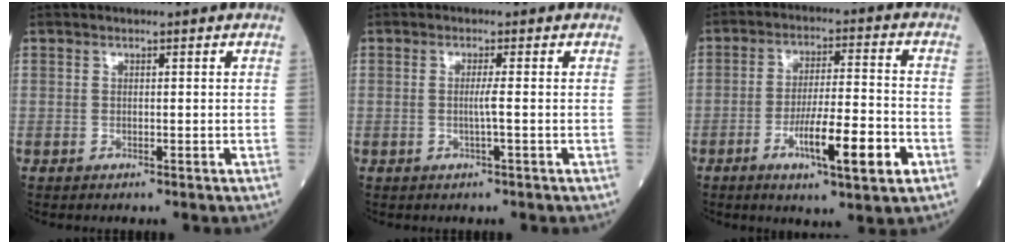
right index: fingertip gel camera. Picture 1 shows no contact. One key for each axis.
{"total": 1.9, "fx": -0.3, "fy": -0.5, "fz": 1.8, "tx": -0.037, "ty": -0.002, "tz": -0.008}
{"total": 11.3, "fx": -4.6, "fy": 1.2, "fz": 10.3, "tx": -0.172, "ty": -0.006, "tz": -0.073}